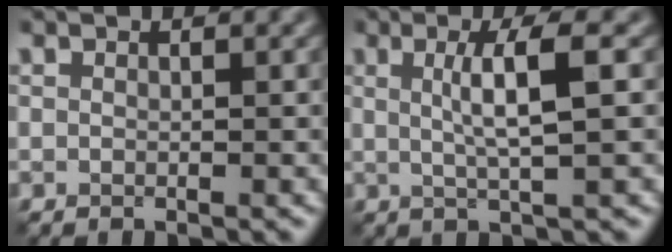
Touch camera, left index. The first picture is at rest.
{"total": 4.4, "force": [0.7, 0.8, 4.3], "torque": [-0.069, 0.002, 0.011]}